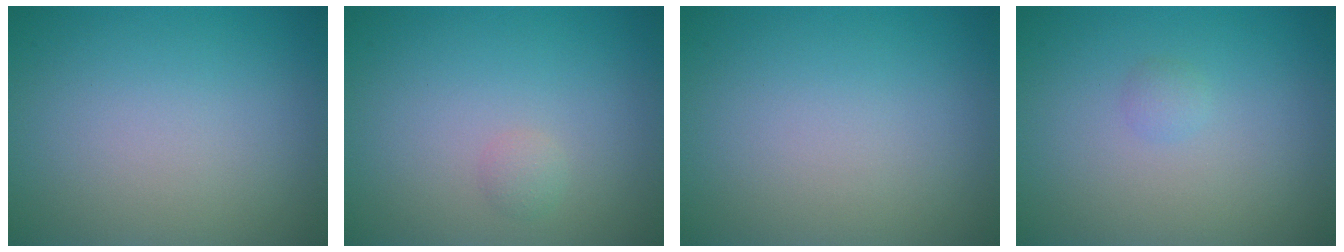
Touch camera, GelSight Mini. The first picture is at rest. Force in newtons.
{"total": 0.8, "press": 0.8, "slide": 0.0}
{"total": 0.0}
{"total": 0.7, "press": 0.7, "slide": 0.0}